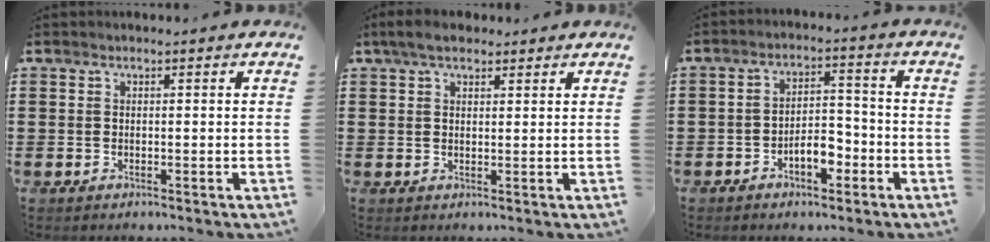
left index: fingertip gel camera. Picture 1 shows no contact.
{"total": 3.9, "force": [2.9, 1.6, 2.1], "torque": [-0.049, 0.006, 0.052]}
{"total": 5.2, "force": [-2.8, 2.4, 3.6], "torque": [-0.061, 0.013, -0.052]}